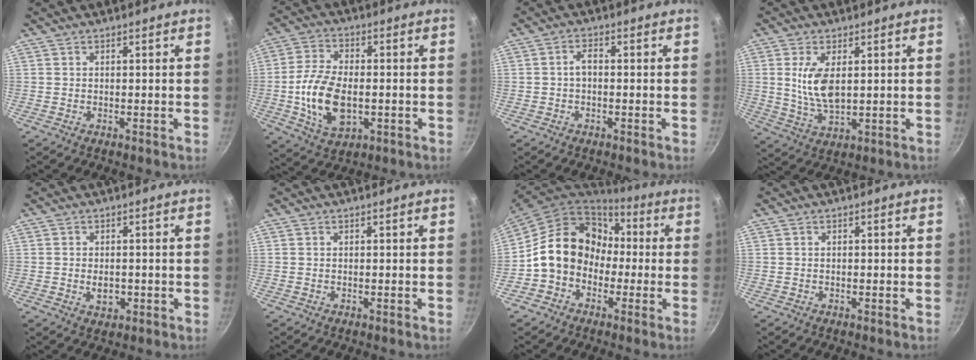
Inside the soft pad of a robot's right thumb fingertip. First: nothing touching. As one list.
[{"total": 12.9, "force": [-1.8, 7.5, 10.3], "torque": [-0.191, 0.012, -0.031]}, {"total": 2.2, "force": [-0.3, 1.2, 1.8], "torque": [-0.030, 0.015, -0.007]}, {"total": 8.3, "force": [1.5, 4.0, 7.1], "torque": [-0.134, -0.014, 0.036]}, {"total": 3.4, "force": [-0.6, 2.3, 2.4], "torque": [-0.030, 0.002, -0.007]}, {"total": 0.0}, {"total": 15.8, "force": [-0.7, 13.2, 8.7], "torque": [-0.116, 0.058, -0.024]}, {"total": 0.0}]